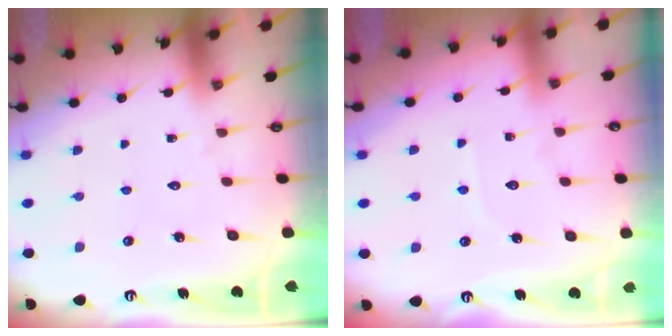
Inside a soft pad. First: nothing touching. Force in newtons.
{"total": 4.0, "press": 4.0, "slide": 0.6}